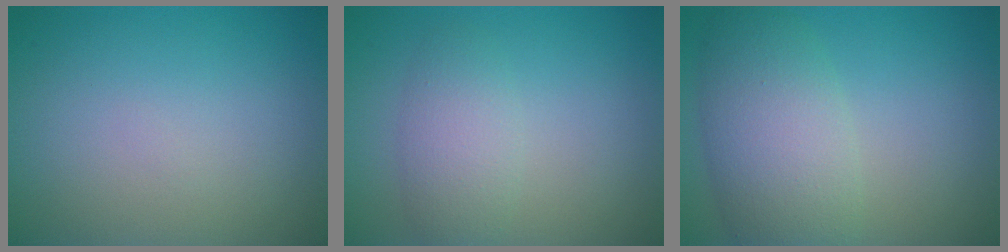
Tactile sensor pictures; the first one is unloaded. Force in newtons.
{"total": 3.0, "press": 3.0, "slide": 0.1}
{"total": 6.6, "press": 6.5, "slide": 0.4}